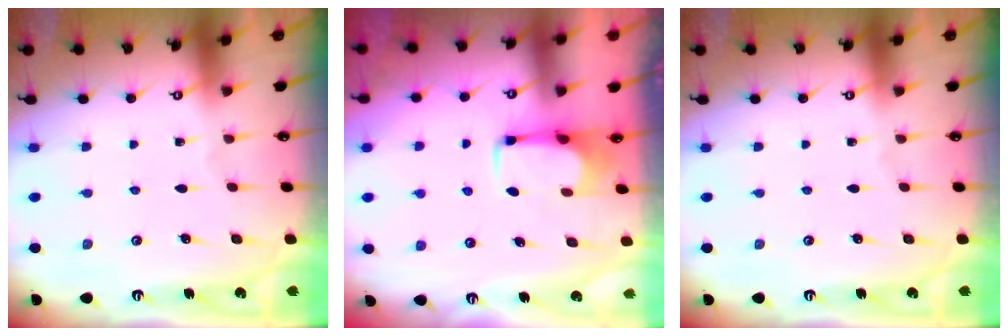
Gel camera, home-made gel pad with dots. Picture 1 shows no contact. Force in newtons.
{"total": 2.8, "press": 2.8, "slide": 0.4}
{"total": 0.0}